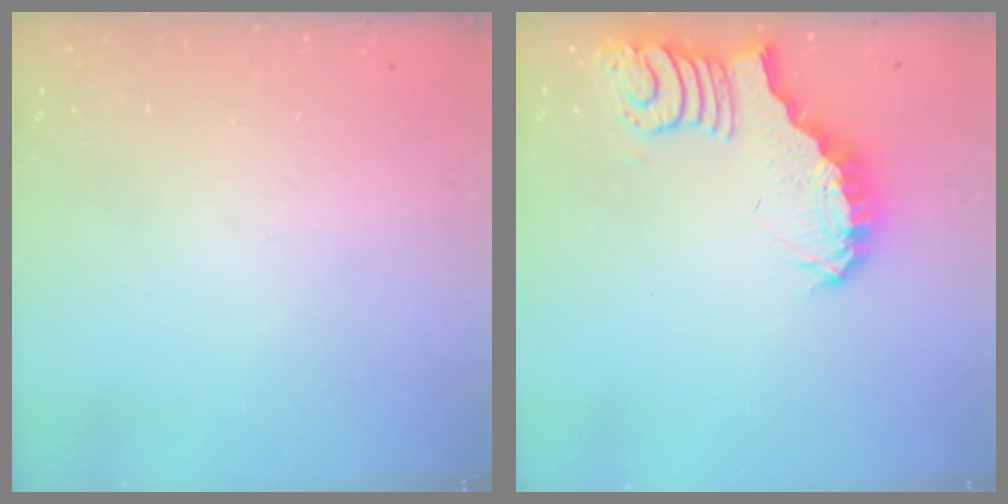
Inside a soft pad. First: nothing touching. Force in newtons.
{"total": 3.6, "press": 3.6, "slide": 0.6}